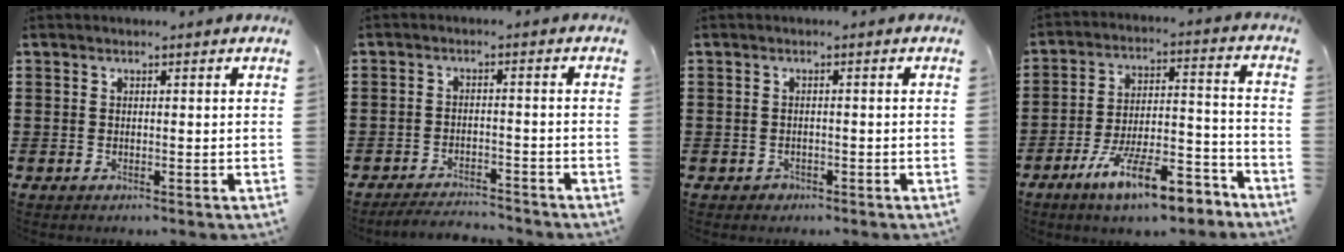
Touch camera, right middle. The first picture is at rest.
{"total": 3.2, "force": [-3.2, 0.2, 0.2], "torque": [-0.008, 0.001, -0.067]}
{"total": 0.7, "force": [-0.5, 0.5, 0.1], "torque": [-0.003, 0.002, -0.011]}
{"total": 12.5, "force": [-9.0, 2.7, 8.2], "torque": [-0.141, 0.031, -0.166]}